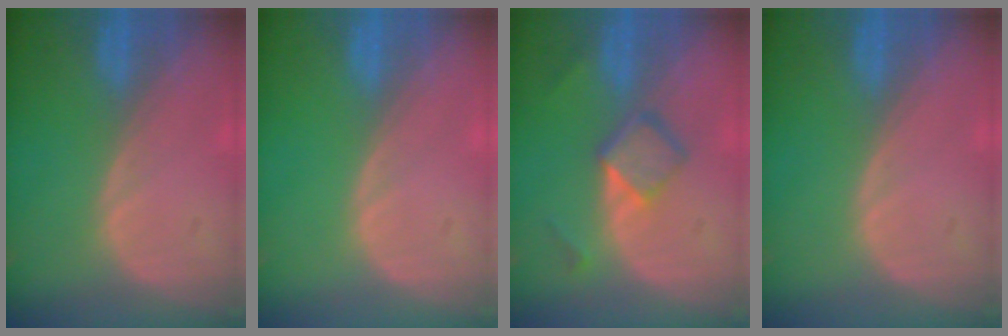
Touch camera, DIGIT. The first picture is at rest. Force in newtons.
{"total": 0.0}
{"total": 4.9, "press": 4.6, "slide": 1.8}
{"total": 0.0}